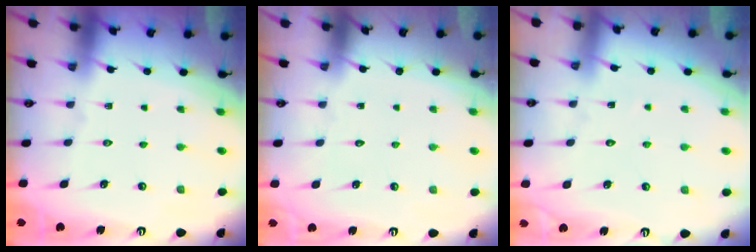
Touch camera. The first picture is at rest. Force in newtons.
{"total": 1.5, "press": 1.5, "slide": 0.0}
{"total": 2.6, "press": 2.6, "slide": 0.2}